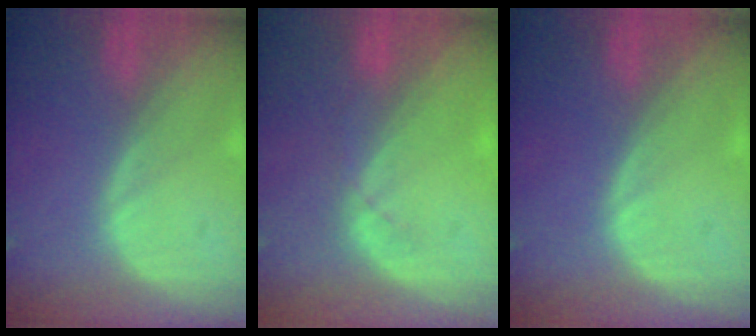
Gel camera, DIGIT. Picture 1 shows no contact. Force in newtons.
{"total": 2.1, "press": 1.9, "slide": 0.9}
{"total": 0.0}